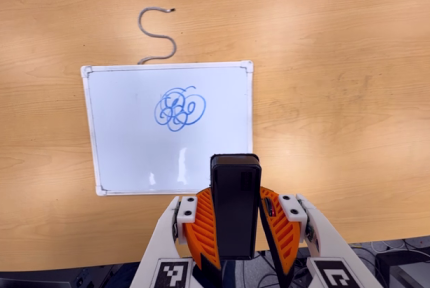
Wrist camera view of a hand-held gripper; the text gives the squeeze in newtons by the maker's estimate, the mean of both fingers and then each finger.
{"total": 8.0, "left": 6.9, "right": 9.0}